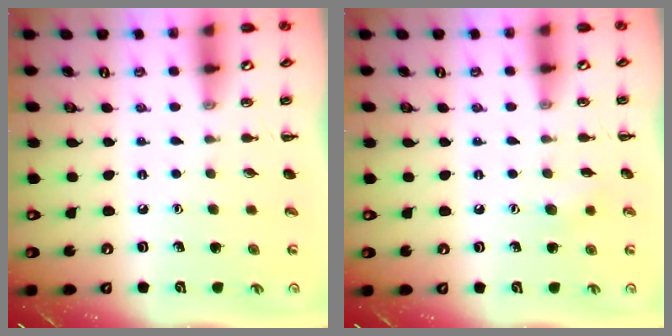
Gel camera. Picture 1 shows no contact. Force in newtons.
{"total": 4.8, "press": 4.7, "slide": 1.0}